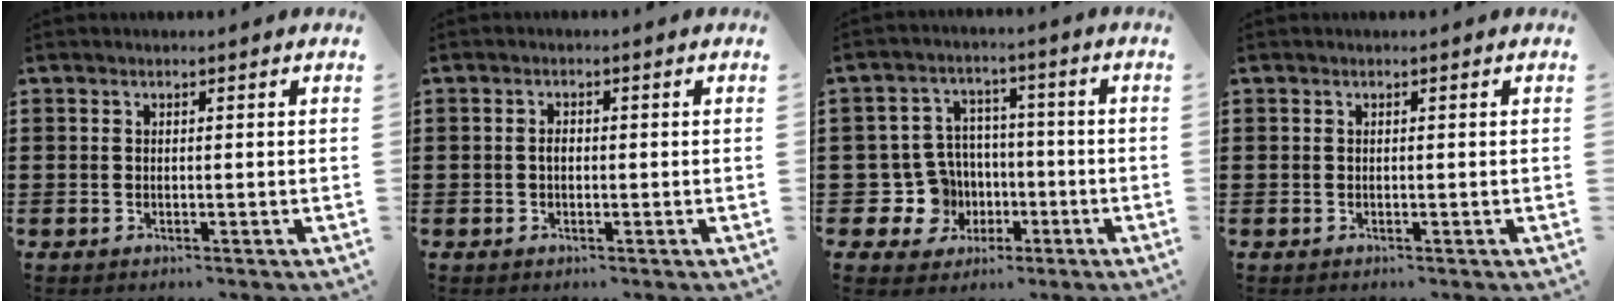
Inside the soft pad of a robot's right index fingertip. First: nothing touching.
{"total": 1.1, "force": [0.0, 0.5, 1.0], "torque": [-0.019, 0.003, 0.000]}
{"total": 8.5, "force": [-1.6, 7.8, 3.0], "torque": [-0.113, 0.008, -0.021]}
{"total": 0.0}